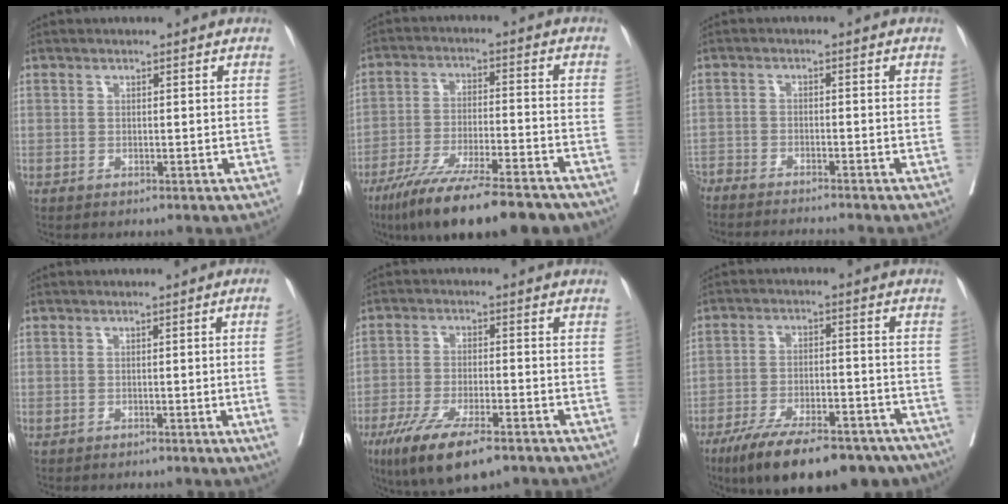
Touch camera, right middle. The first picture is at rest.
{"total": 18.5, "force": [-14.6, 2.7, 11.0], "torque": [-0.155, -0.024, -0.232]}
{"total": 11.0, "force": [-10.4, 0.3, 3.7], "torque": [-0.046, -0.012, -0.160]}
{"total": 4.2, "force": [-0.7, -0.9, 4.0], "torque": [-0.048, 0.003, -0.009]}
{"total": 11.4, "force": [-7.4, 2.7, 8.3], "torque": [-0.149, -0.023, -0.124]}
{"total": 19.5, "force": [-14.9, 6.0, 11.0], "torque": [-0.143, 0.002, -0.221]}